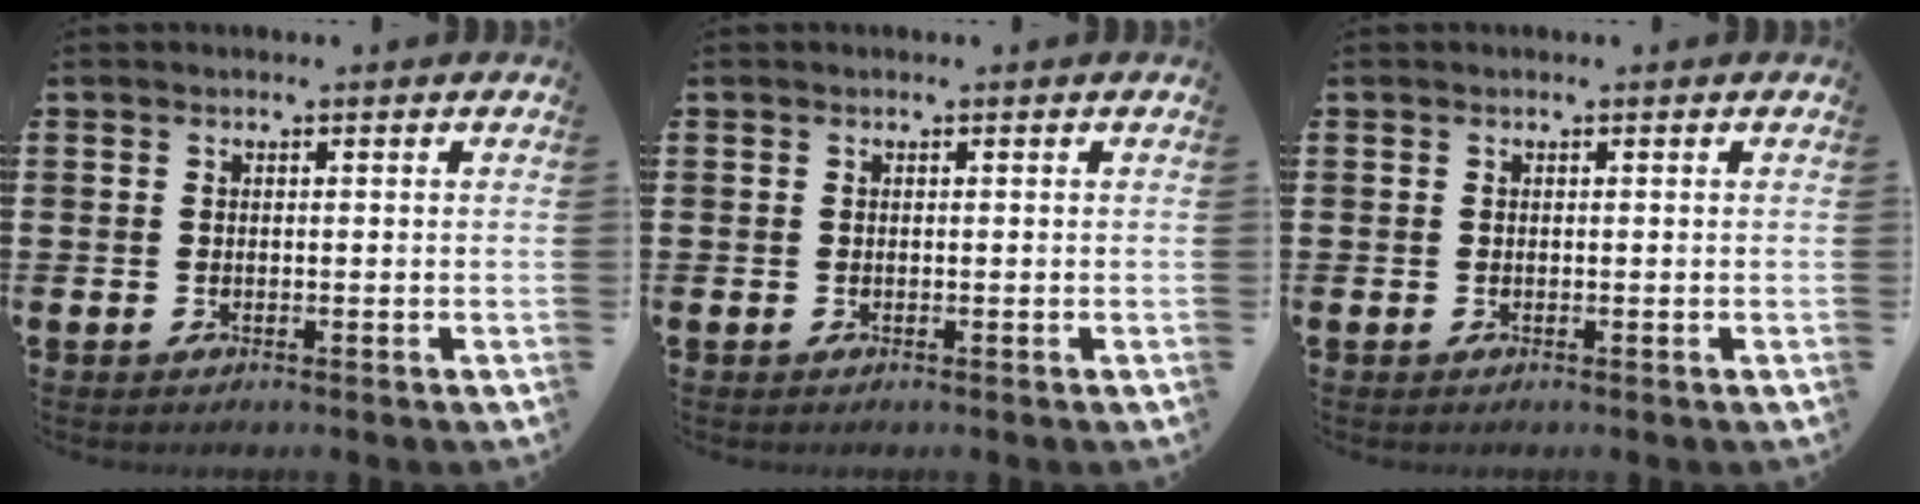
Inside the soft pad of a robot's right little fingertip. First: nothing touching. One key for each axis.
{"total": 0.0}
{"total": 0.0}